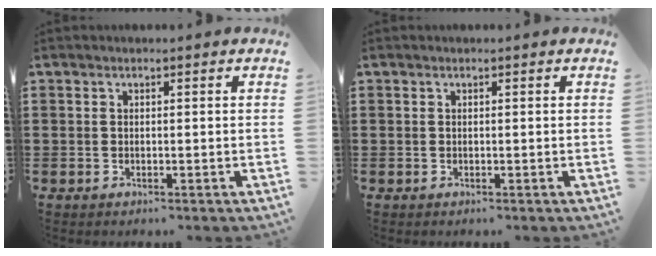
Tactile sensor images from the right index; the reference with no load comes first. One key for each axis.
{"total": 0.0}